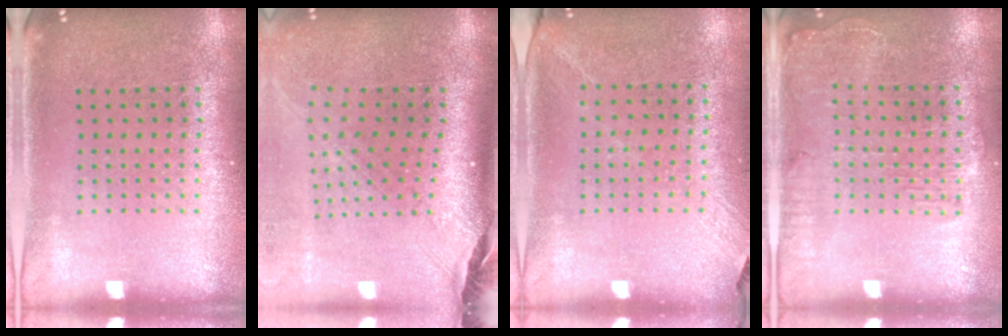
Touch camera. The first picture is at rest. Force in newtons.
{"total": 2.2, "press": 1.8, "slide": 1.4}
{"total": 1.2, "press": 0.9, "slide": 0.8}
{"total": 1.4, "press": 1.4, "slide": 0.3}